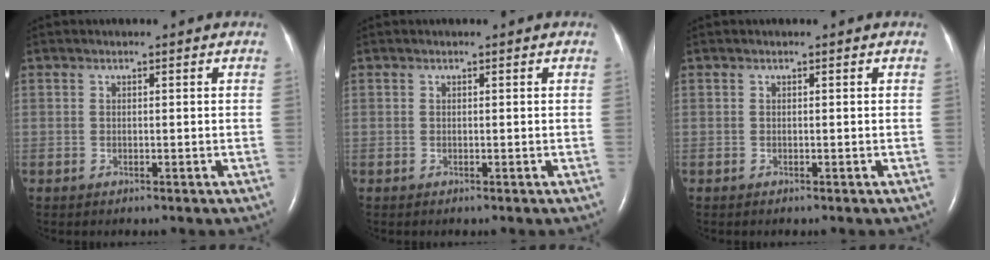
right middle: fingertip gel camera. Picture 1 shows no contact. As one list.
[{"total": 0.0}, {"total": 0.0}]